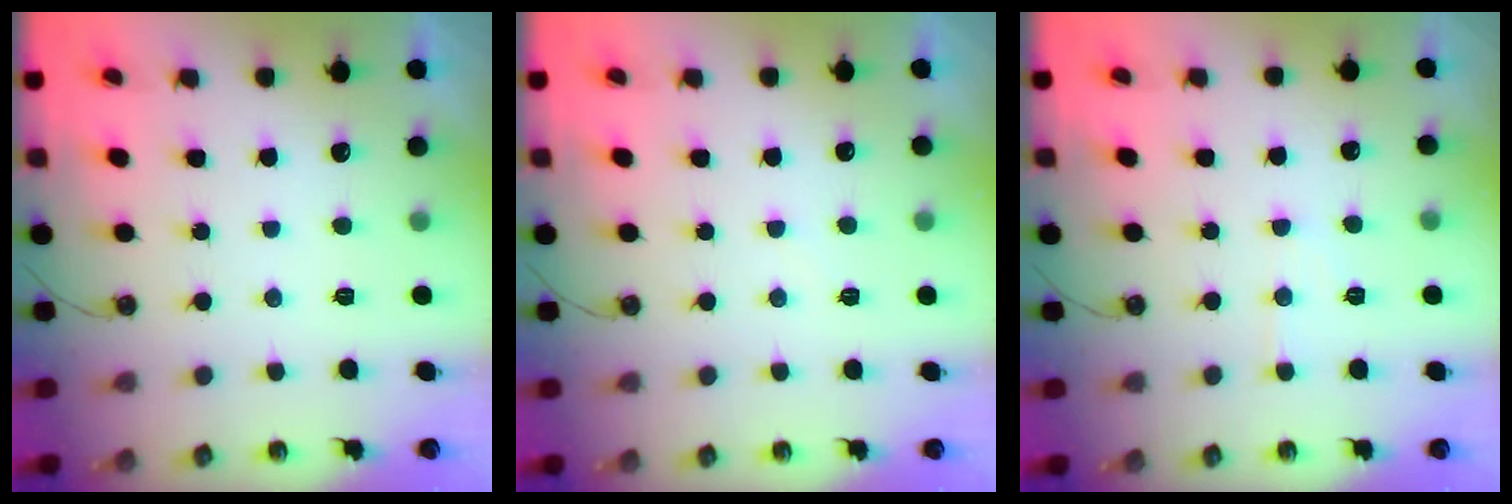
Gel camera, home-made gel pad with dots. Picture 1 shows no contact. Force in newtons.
{"total": 4.8, "press": 4.7, "slide": 0.5}
{"total": 5.6, "press": 5.6, "slide": 0.8}